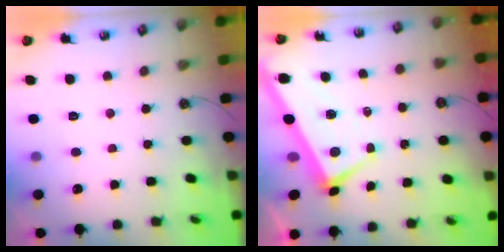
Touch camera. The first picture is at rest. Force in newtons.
{"total": 0.9, "press": 0.6, "slide": 0.8}